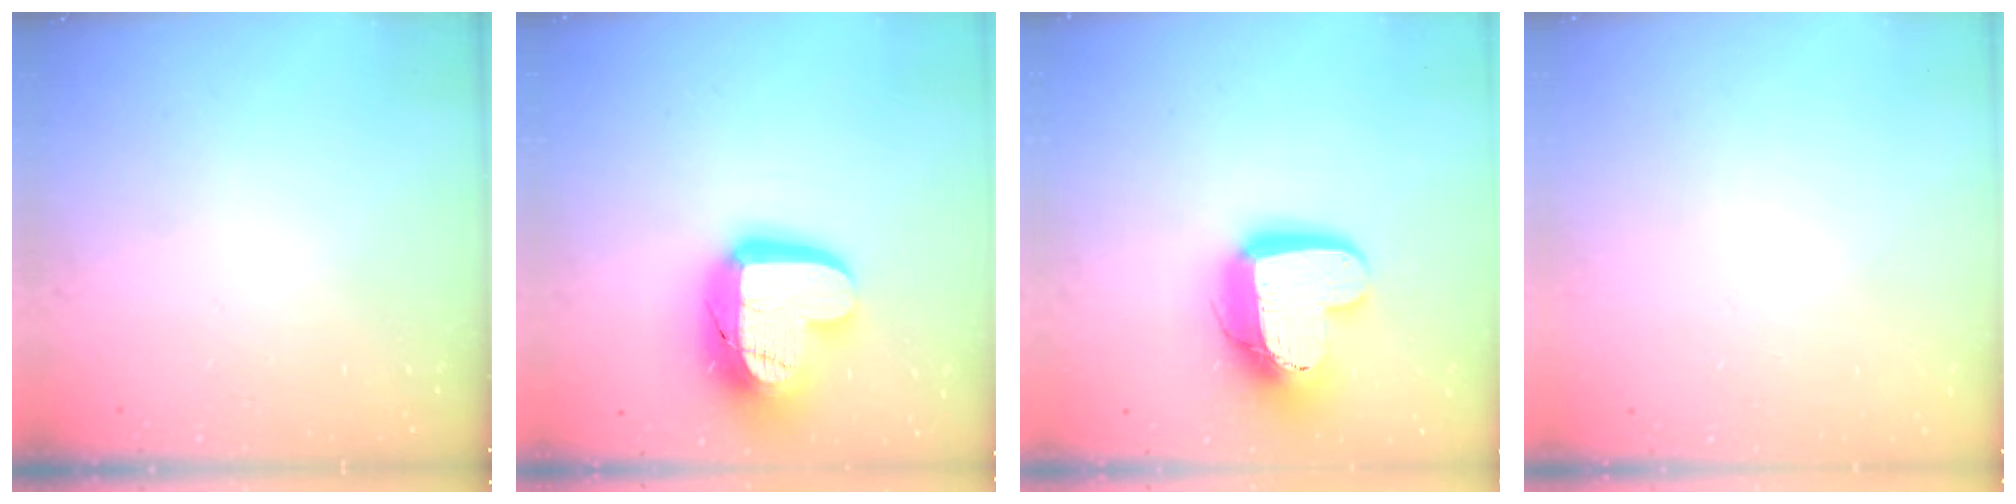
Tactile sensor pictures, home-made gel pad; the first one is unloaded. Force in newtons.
{"total": 19.0, "press": 19.0, "slide": 1.6}
{"total": 16.6, "press": 16.6, "slide": 1.3}
{"total": 0.0}